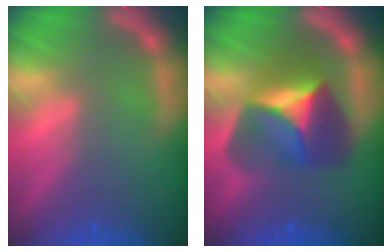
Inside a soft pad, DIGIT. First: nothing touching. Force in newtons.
{"total": 7.4}